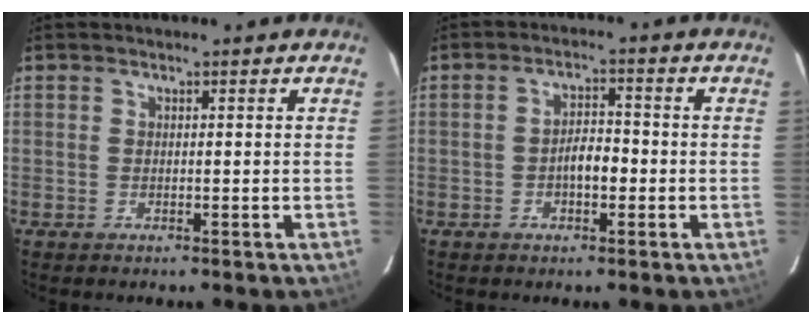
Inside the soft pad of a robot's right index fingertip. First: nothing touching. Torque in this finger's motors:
{"motor_torque": [0.49, -0.28, 0.33, 0.07]}